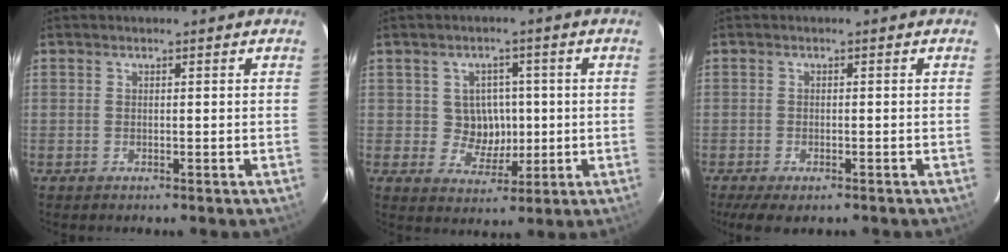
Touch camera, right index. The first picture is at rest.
{"total": 6.0, "force": [0.2, 5.7, 1.8], "torque": [-0.036, 0.013, 0.012]}
{"total": 5.8, "force": [-4.1, 2.1, 3.6], "torque": [-0.082, -0.025, -0.067]}